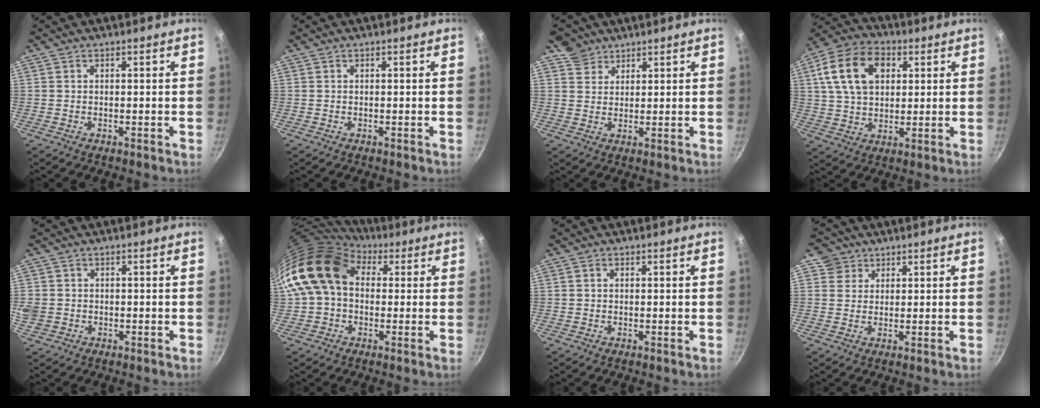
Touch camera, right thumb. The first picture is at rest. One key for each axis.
{"total": 0.0}
{"total": 4.2, "fx": 3.0, "fy": 3.0, "fz": 0.2, "tx": 0.024, "ty": -0.004, "tz": 0.051}
{"total": 15.2, "fx": 4.6, "fy": 10.4, "fz": 10.2, "tx": -0.167, "ty": 0.007, "tz": 0.070}
{"total": 4.7, "fx": -0.4, "fy": 4.3, "fz": 1.9, "tx": -0.046, "ty": 0.004, "tz": -0.005}
{"total": 14.5, "fx": 2.8, "fy": 10.9, "fz": 9.0, "tx": -0.143, "ty": 0.024, "tz": 0.033}
{"total": 0.9, "fx": 0.1, "fy": 0.7, "fz": 0.5, "tx": -0.010, "ty": 0.006, "tz": 0.002}
{"total": 3.8, "fx": 1.8, "fy": 3.4, "fz": 0.2, "tx": 0.034, "ty": 0.004, "tz": 0.025}